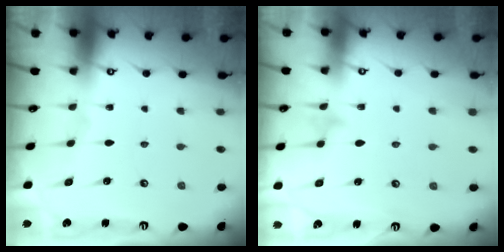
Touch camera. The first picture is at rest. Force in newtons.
{"total": 7.3, "press": 7.2, "slide": 0.7}